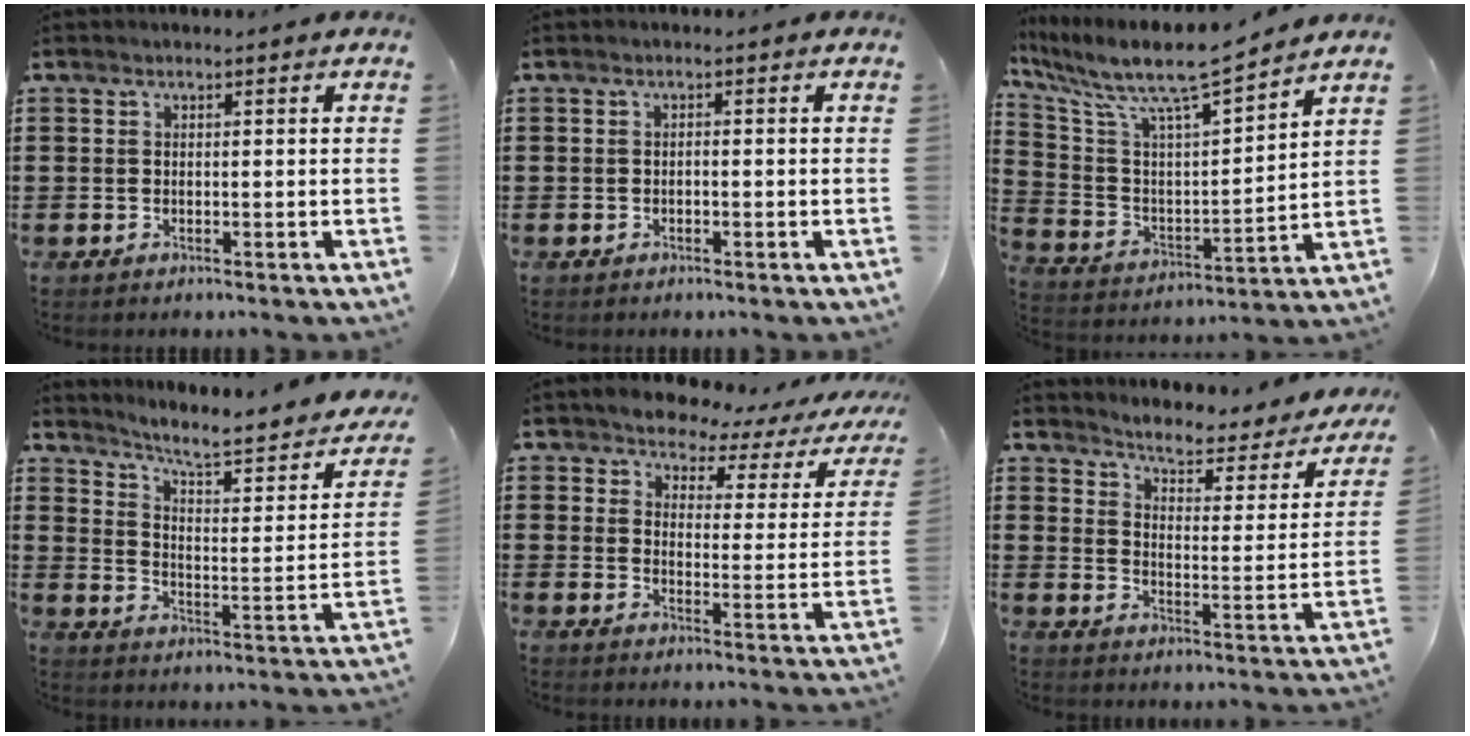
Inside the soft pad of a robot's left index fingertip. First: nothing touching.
{"total": 0.6, "force": [-0.4, 0.2, 0.4], "torque": [-0.010, -0.003, -0.008]}
{"total": 10.0, "force": [8.3, 1.0, 5.4], "torque": [-0.142, -0.055, 0.137]}
{"total": 5.6, "force": [4.5, 0.4, 3.2], "torque": [-0.070, -0.043, 0.063]}
{"total": 4.0, "force": [3.5, 1.7, 0.7], "torque": [-0.032, -0.025, 0.056]}
{"total": 4.0, "force": [3.8, 0.4, 1.2], "torque": [-0.039, -0.036, 0.054]}